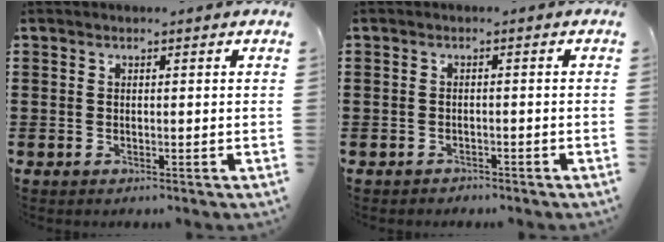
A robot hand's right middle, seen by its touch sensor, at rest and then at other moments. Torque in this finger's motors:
{"motor_torque": [-0.25, 0.10, 0.05, -0.02]}